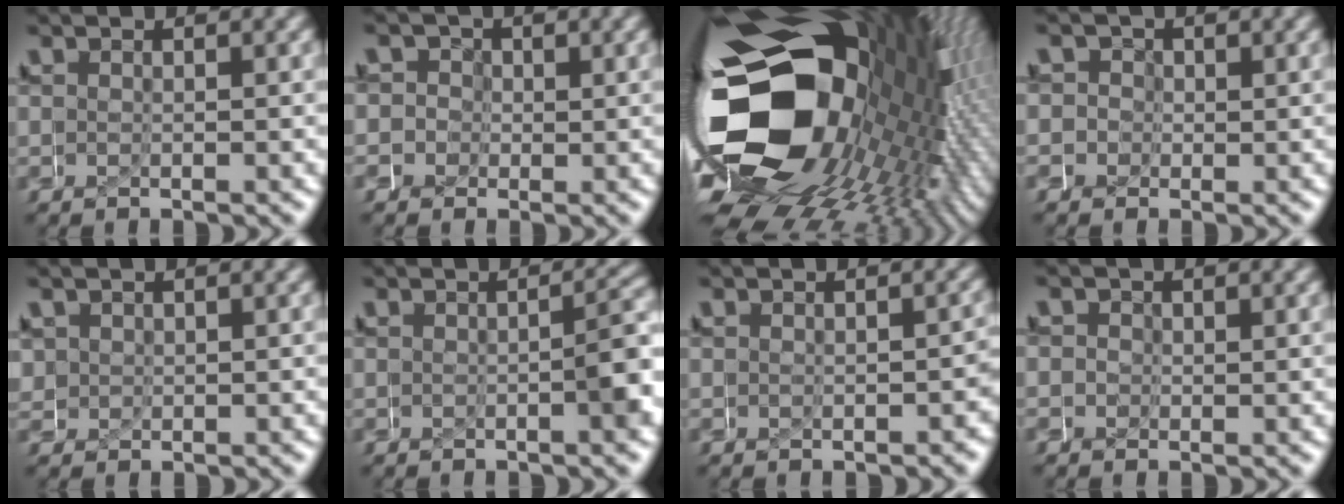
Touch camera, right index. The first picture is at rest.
{"total": 6.8, "force": [-1.4, 6.4, 1.7], "torque": [-0.076, -0.027, -0.037]}
{"total": 37.5, "force": [-1.6, 22.2, 30.2], "torque": [-0.431, -0.042, -0.019]}
{"total": 5.3, "force": [-1.4, 5.0, 1.2], "torque": [-0.056, -0.020, -0.034]}
{"total": 1.5, "force": [0.1, 1.3, 0.6], "torque": [-0.026, -0.003, 0.003]}
{"total": 2.6, "force": [-0.8, 0.9, 2.3], "torque": [-0.022, 0.008, -0.017]}
{"total": 0.6, "force": [-0.5, 0.2, 0.3], "torque": [0.000, 0.001, -0.007]}
{"total": 2.3, "force": [-0.7, 2.1, 0.6], "torque": [-0.030, -0.009, -0.017]}